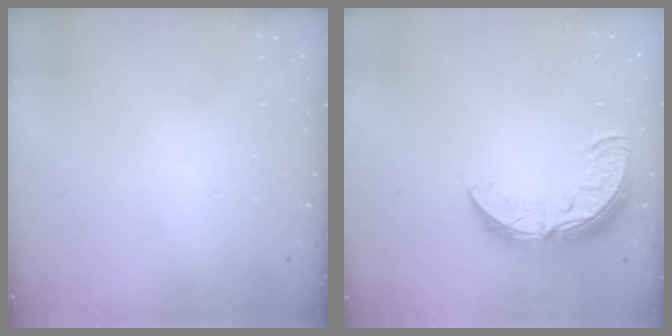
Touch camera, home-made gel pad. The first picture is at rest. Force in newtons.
{"total": 12.2, "press": 12.2, "slide": 1.1}